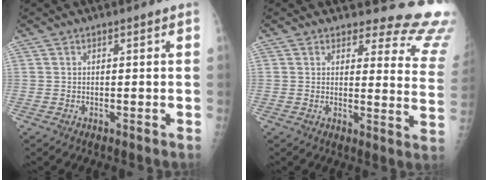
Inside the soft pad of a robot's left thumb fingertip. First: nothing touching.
{"total": 15.2, "force": [14.5, 4.0, 2.6], "torque": [0.026, -0.149, 0.126]}